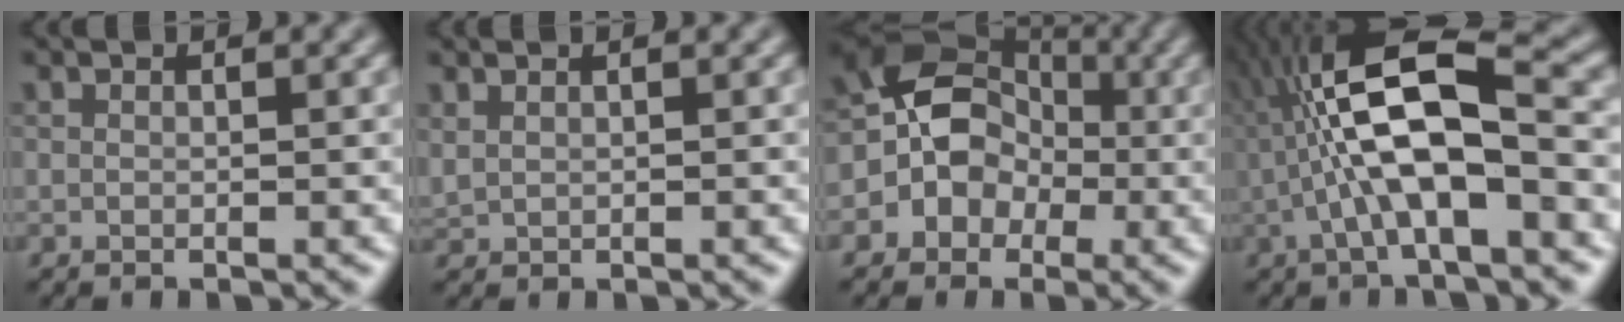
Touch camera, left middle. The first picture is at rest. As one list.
[{"total": 0.6, "force": [0.5, 0.1, 0.2], "torque": [-0.010, 0.004, 0.020]}, {"total": 6.4, "force": [-1.4, 5.7, 2.6], "torque": [-0.005, 0.020, -0.046]}, {"total": 9.3, "force": [-1.0, 2.9, 8.8], "torque": [-0.164, 0.025, -0.014]}]